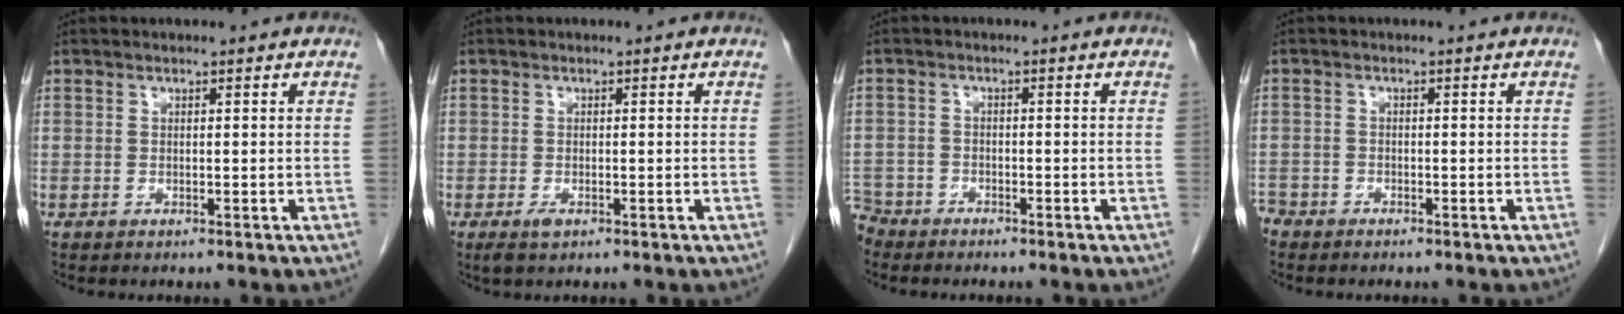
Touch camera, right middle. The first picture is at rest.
{"total": 1.6, "force": [-0.9, 0.6, 1.2], "torque": [-0.024, -0.002, -0.010]}
{"total": 4.9, "force": [-4.4, 2.0, -0.1], "torque": [0.000, -0.005, -0.087]}
{"total": 3.2, "force": [-2.9, 1.4, 0.3], "torque": [-0.008, -0.001, -0.053]}